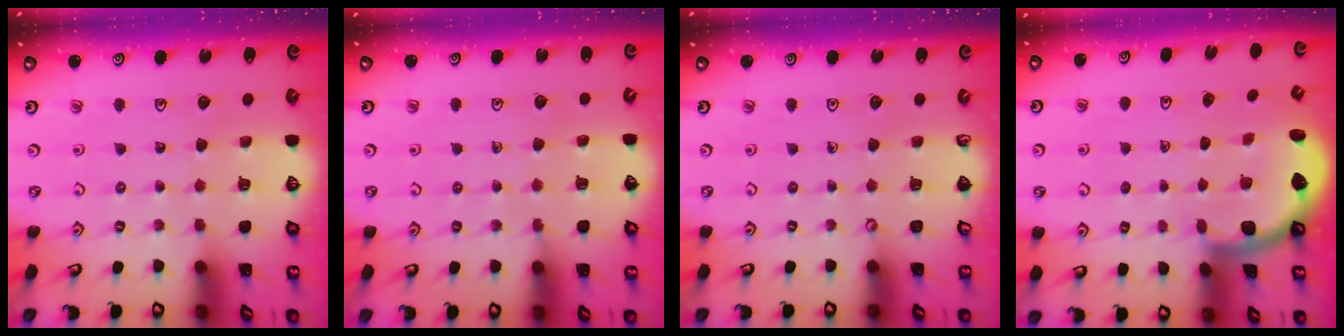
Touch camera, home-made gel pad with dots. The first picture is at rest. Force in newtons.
{"total": 2.7, "press": 2.7, "slide": 0.4}
{"total": 0.0}
{"total": 2.0, "press": 2.0, "slide": 0.3}